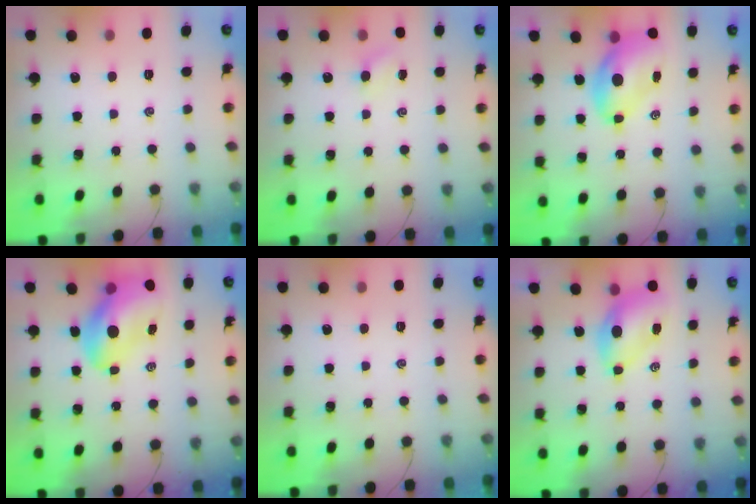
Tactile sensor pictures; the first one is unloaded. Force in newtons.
{"total": 2.7, "press": 2.6, "slide": 0.8}
{"total": 8.0, "press": 7.7, "slide": 2.2}
{"total": 13.2, "press": 12.7, "slide": 3.7}
{"total": 0.0}
{"total": 6.7, "press": 6.7, "slide": 1.1}